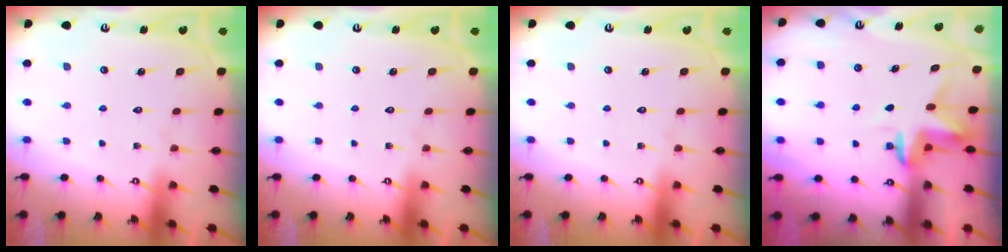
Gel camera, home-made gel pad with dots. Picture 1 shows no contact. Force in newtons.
{"total": 0.0}
{"total": 0.0}
{"total": 3.6, "press": 3.6, "slide": 0.2}